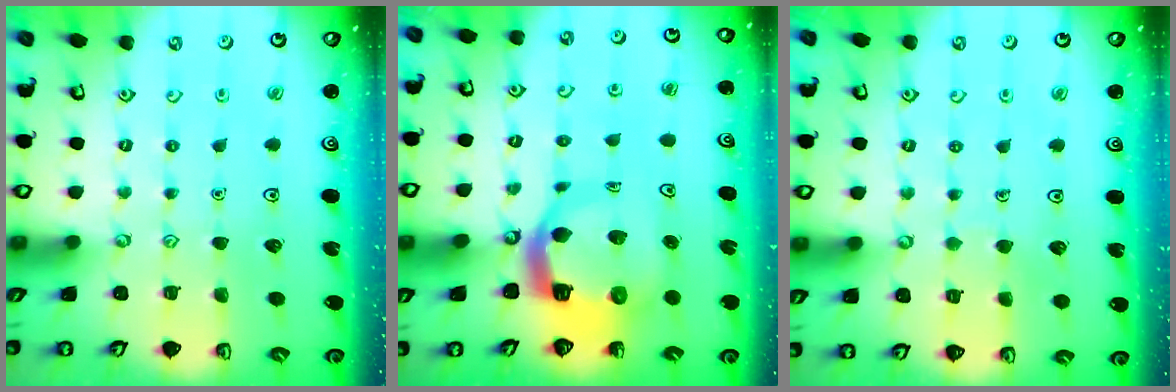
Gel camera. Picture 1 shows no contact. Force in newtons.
{"total": 10.3, "press": 10.3, "slide": 1.2}
{"total": 3.4, "press": 3.4, "slide": 0.3}